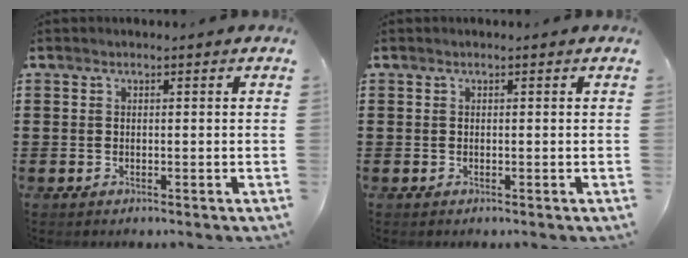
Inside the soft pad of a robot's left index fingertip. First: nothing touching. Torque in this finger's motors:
{"motor_torque": [-0.12, 0.10, 0.00, 0.00]}